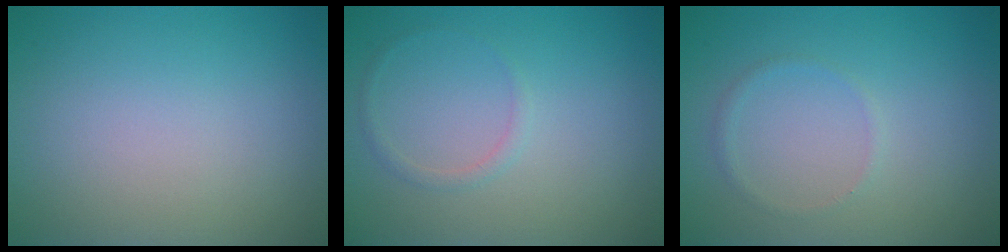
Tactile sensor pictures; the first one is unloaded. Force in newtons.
{"total": 0.8, "press": 0.8, "slide": 0.0}
{"total": 0.8, "press": 0.8, "slide": 0.2}